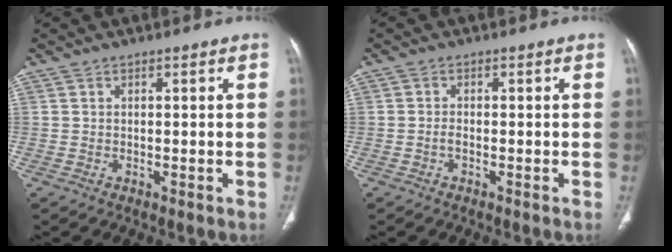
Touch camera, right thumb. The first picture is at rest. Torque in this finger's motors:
{"motor_torque": [-0.38, -0.37, 0.27, -0.29, -0.05]}